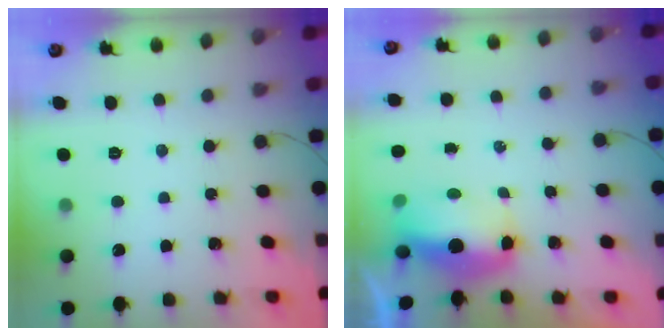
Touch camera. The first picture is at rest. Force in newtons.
{"total": 9.4, "press": 9.2, "slide": 2.0}